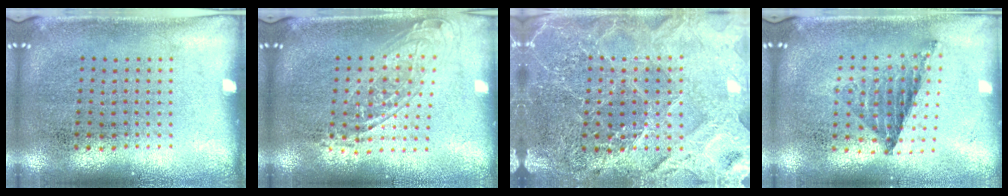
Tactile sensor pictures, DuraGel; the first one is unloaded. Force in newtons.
{"total": 1.7, "press": 1.4, "slide": 1.0}
{"total": 4.4, "press": 4.1, "slide": 1.6}
{"total": 0.8, "press": 0.8, "slide": 0.0}